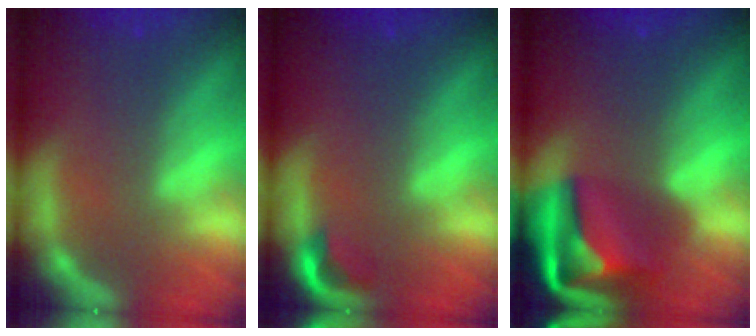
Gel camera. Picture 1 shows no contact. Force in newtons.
{"total": 1.9}
{"total": 10.1}